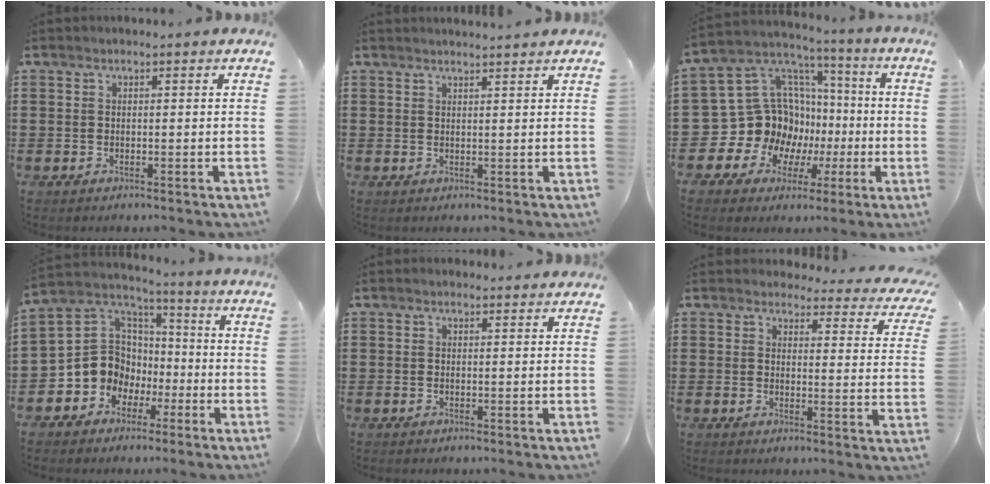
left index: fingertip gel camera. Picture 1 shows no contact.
{"total": 1.4, "force": [1.4, -0.2, 0.0], "torque": [-0.004, 0.000, 0.027]}
{"total": 15.2, "force": [-1.7, 14.2, 5.2], "torque": [-0.141, -0.032, 0.000]}
{"total": 9.8, "force": [-2.6, 9.1, 2.7], "torque": [-0.104, -0.001, -0.048]}
{"total": 0.9, "force": [0.9, 0.3, 0.2], "torque": [-0.005, 0.002, 0.017]}
{"total": 3.8, "force": [3.5, 0.8, 1.1], "torque": [-0.032, -0.019, 0.060]}